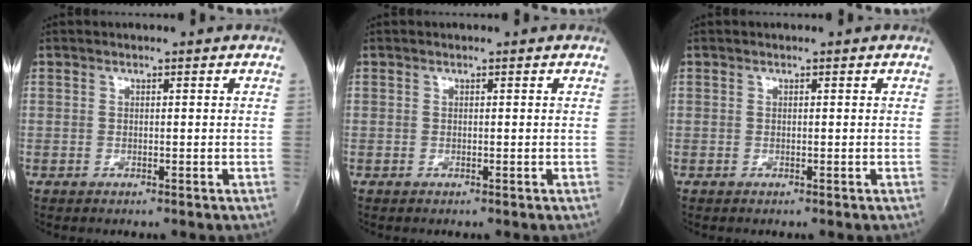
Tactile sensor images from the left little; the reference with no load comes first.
{"total": 0.0}
{"total": 0.0}